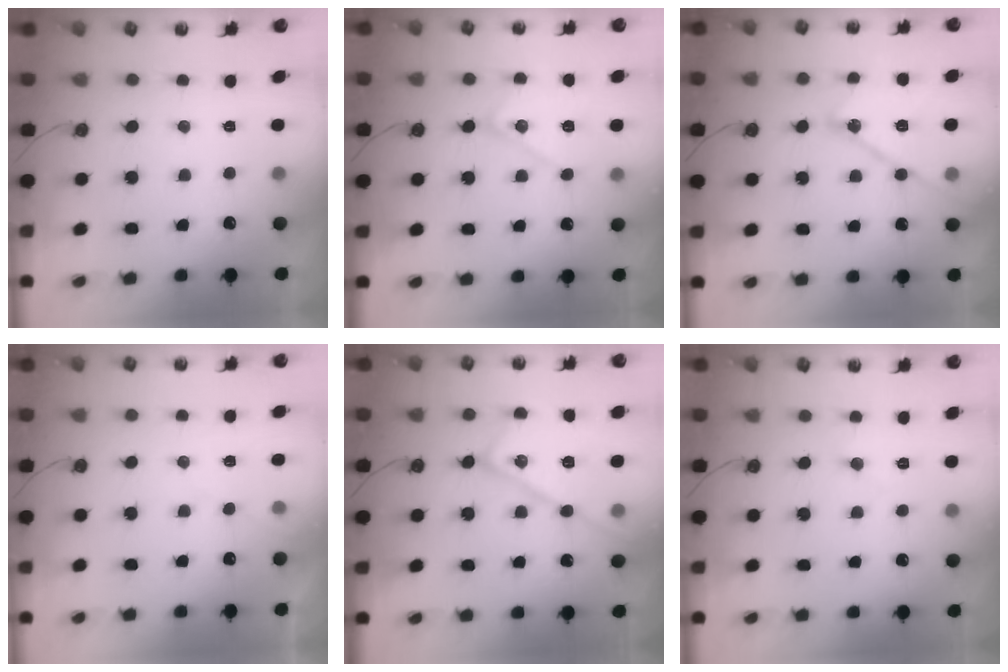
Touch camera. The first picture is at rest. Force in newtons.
{"total": 12.8, "press": 12.8, "slide": 0.5}
{"total": 17.0, "press": 16.9, "slide": 1.7}
{"total": 5.7, "press": 5.7, "slide": 0.9}
{"total": 18.7, "press": 18.6, "slide": 1.6}
{"total": 6.1, "press": 6.0, "slide": 1.0}